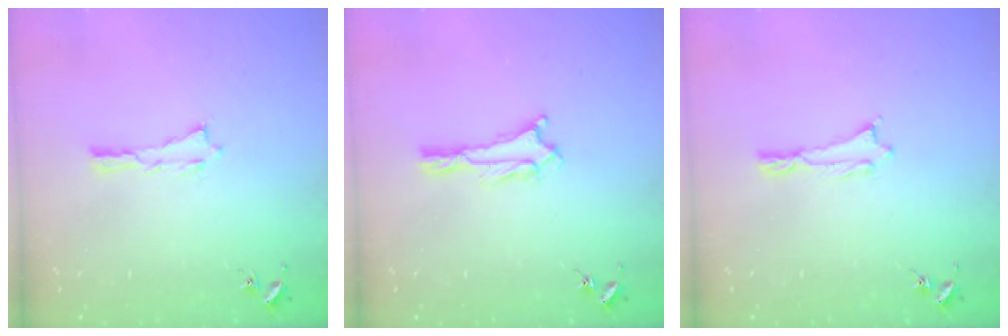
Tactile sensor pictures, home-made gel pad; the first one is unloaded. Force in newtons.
{"total": 0.7, "press": 0.7, "slide": 0.1}
{"total": 0.0}